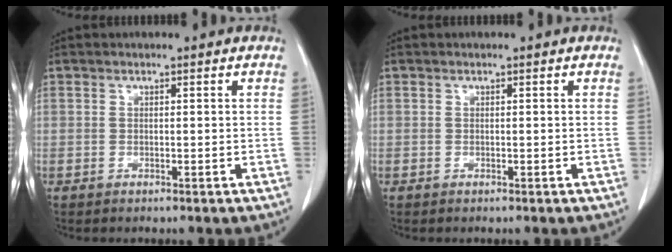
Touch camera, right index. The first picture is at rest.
{"total": 0.0}